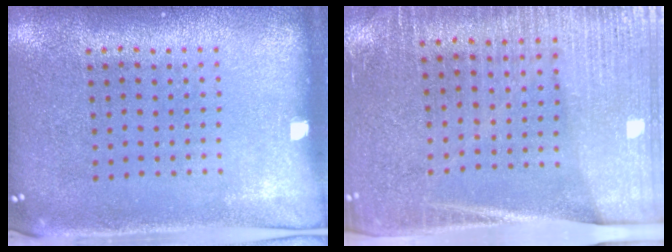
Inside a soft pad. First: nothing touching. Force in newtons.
{"total": 3.4, "press": 3.0, "slide": 1.6}